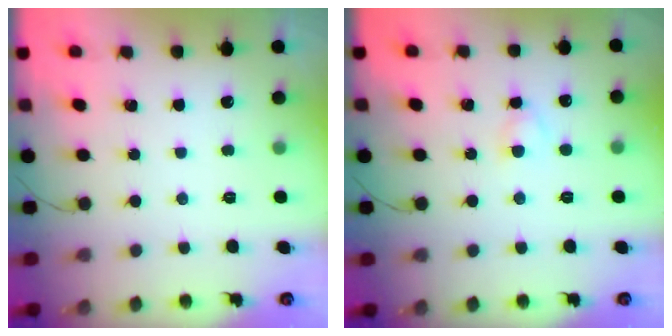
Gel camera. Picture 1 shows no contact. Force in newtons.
{"total": 2.5, "press": 2.3, "slide": 1.0}